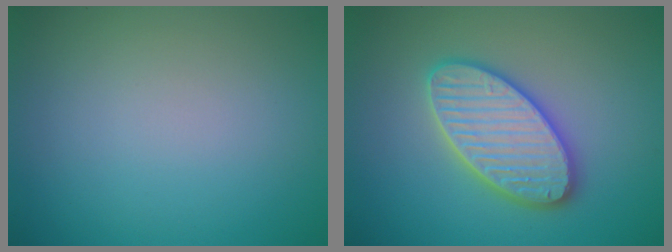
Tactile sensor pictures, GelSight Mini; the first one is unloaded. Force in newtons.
{"total": 5.6, "press": 5.5, "slide": 0.6}